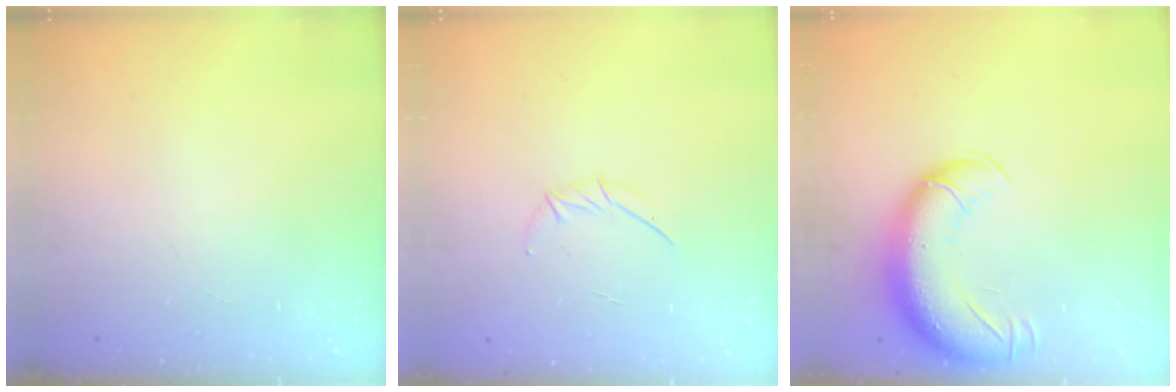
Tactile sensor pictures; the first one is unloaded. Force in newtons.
{"total": 4.0, "press": 4.0, "slide": 0.7}
{"total": 15.0, "press": 14.6, "slide": 3.6}